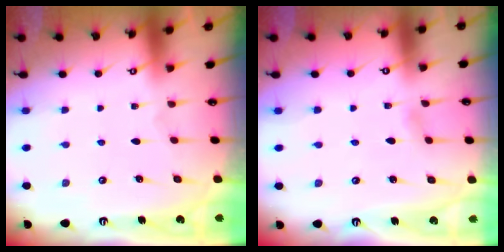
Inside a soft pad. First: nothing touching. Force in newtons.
{"total": 3.5, "press": 3.4, "slide": 0.6}